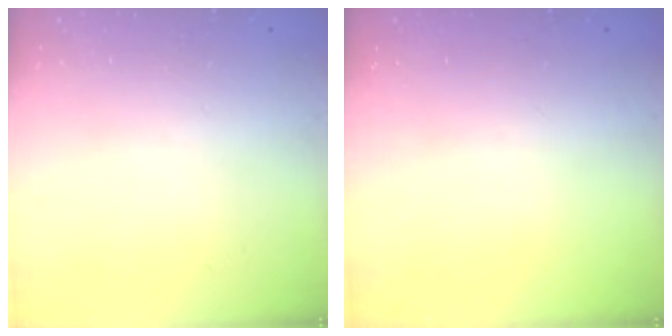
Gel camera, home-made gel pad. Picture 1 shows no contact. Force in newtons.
{"total": 0.0}